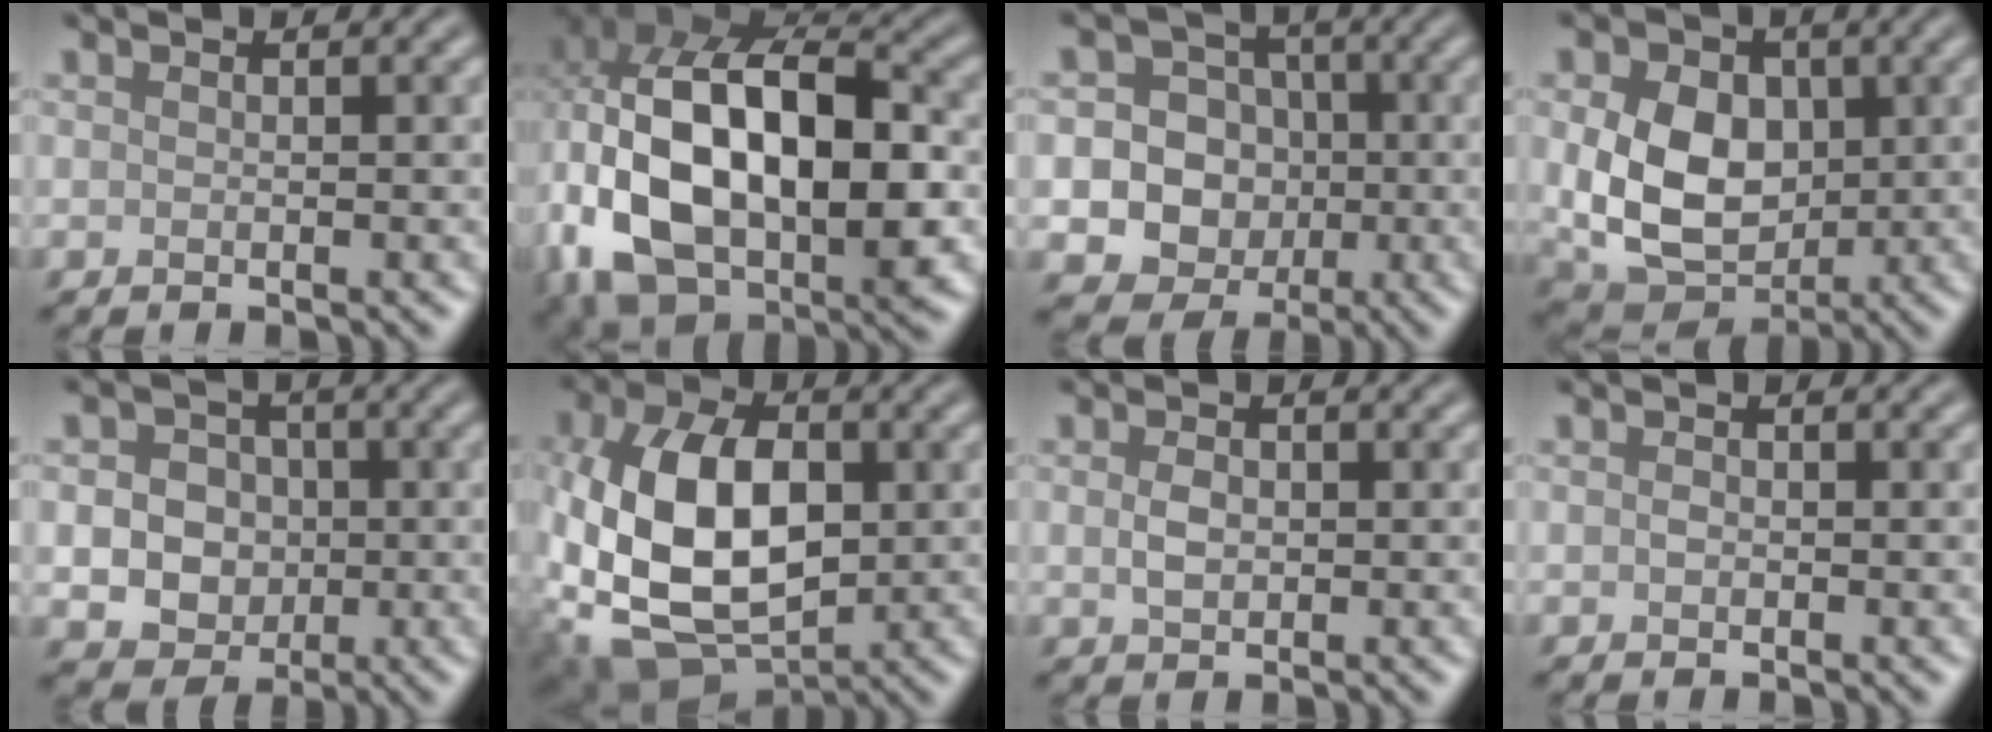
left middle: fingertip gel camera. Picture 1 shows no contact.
{"total": 16.4, "force": [-1.4, 10.3, 12.7], "torque": [-0.242, -0.025, -0.018]}
{"total": 13.2, "force": [-2.0, 12.5, 3.7], "torque": [-0.075, 0.006, -0.057]}
{"total": 9.0, "force": [0.7, 6.8, 6.0], "torque": [-0.123, -0.013, 0.011]}
{"total": 6.1, "force": [-0.3, 5.4, 2.8], "torque": [-0.031, 0.012, -0.021]}
{"total": 11.9, "force": [-0.7, 7.5, 9.3], "torque": [-0.208, -0.003, -0.015]}
{"total": 1.8, "force": [0.1, 1.3, 1.3], "torque": [-0.027, 0.000, 0.002]}
{"total": 0.6, "force": [-0.1, 0.5, 0.4], "torque": [-0.007, -0.001, -0.002]}